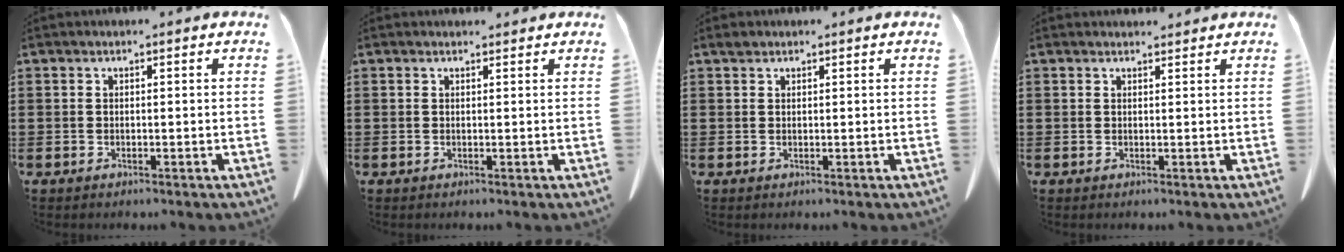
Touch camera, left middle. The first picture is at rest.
{"total": 0.6, "force": [0.6, 0.2, 0.2], "torque": [-0.005, 0.001, 0.012]}
{"total": 0.7, "force": [0.6, 0.4, 0.1], "torque": [-0.005, 0.002, 0.012]}
{"total": 1.1, "force": [1.1, 0.3, 0.1], "torque": [-0.005, 0.001, 0.021]}